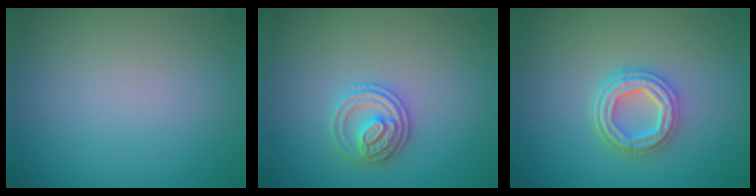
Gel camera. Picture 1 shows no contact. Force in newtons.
{"total": 2.7, "press": 2.6, "slide": 0.5}
{"total": 4.5, "press": 3.4, "slide": 3.0}